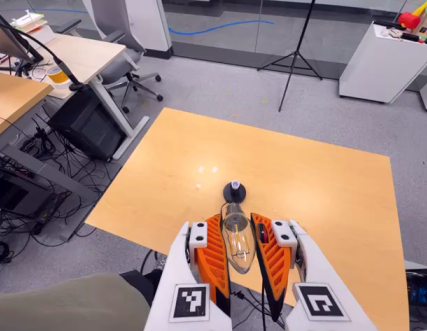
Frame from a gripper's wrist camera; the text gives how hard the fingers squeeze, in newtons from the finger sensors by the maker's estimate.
{"total": 20.5, "left": 22.2, "right": 18.9}